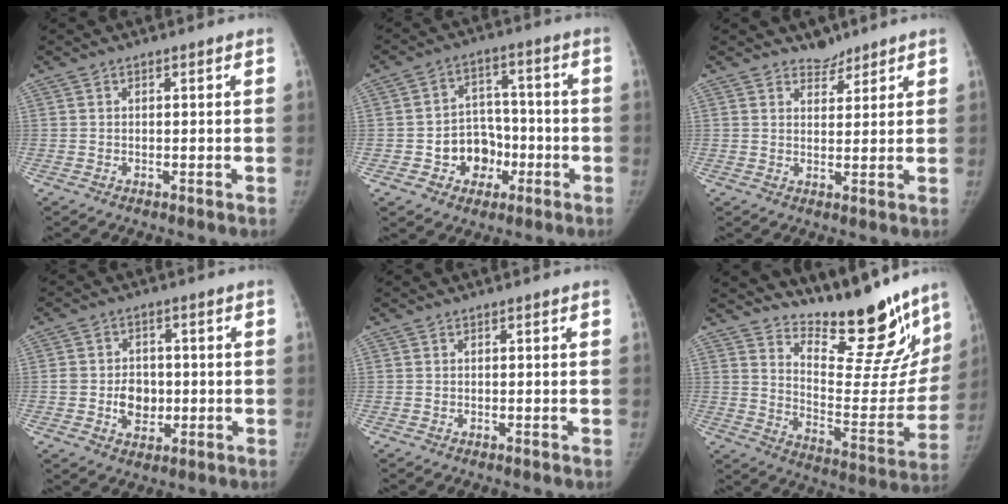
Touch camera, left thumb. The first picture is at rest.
{"total": 9.5, "force": [-3.2, 7.9, 4.4], "torque": [-0.020, 0.036, -0.046]}
{"total": 3.1, "force": [2.7, 1.6, 0.1], "torque": [0.019, -0.020, 0.039]}
{"total": 6.7, "force": [-0.8, 5.5, 3.8], "torque": [-0.032, 0.007, -0.011]}
{"total": 0.0}
{"total": 20.8, "force": [17.6, 5.9, 9.3], "torque": [-0.081, -0.137, 0.256]}